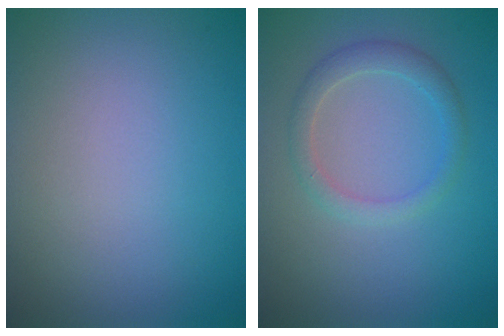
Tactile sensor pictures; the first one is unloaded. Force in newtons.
{"total": 2.2, "press": 2.2, "slide": 0.0}